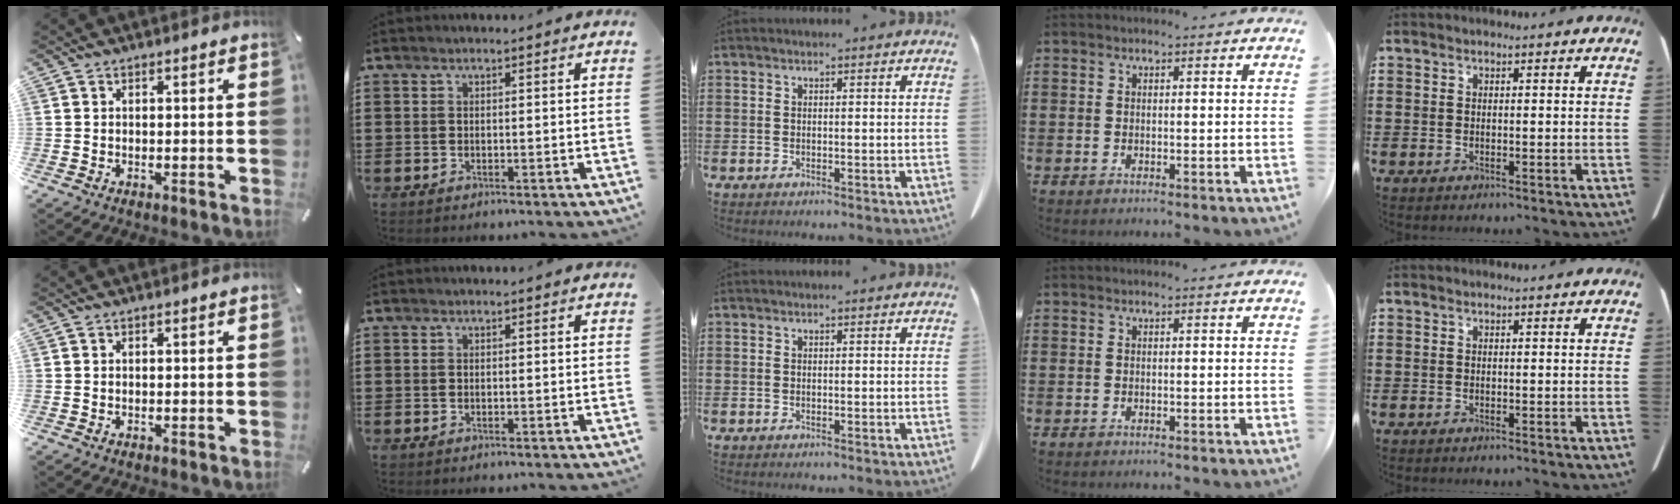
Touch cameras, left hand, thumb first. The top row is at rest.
{}